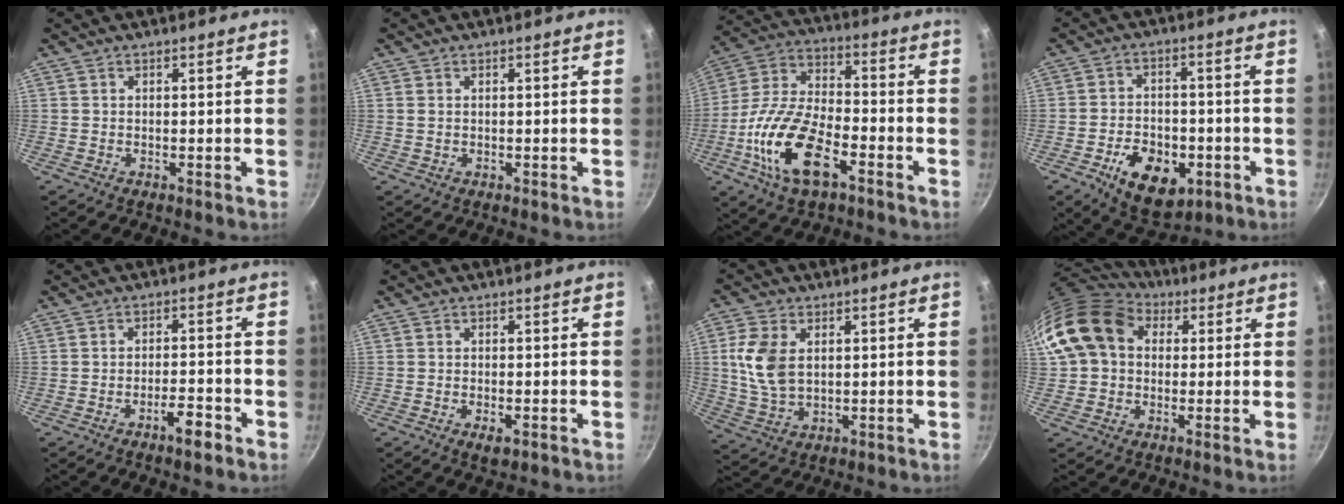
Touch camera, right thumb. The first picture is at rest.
{"total": 0.8, "force": [0.2, 0.6, 0.5], "torque": [-0.010, 0.002, 0.004]}
{"total": 17.9, "force": [-7.3, 8.4, 14.0], "torque": [-0.263, 0.034, -0.149]}
{"total": 12.7, "force": [-4.9, 7.9, 8.6], "torque": [-0.108, 0.016, -0.067]}
{"total": 4.5, "force": [-2.8, 1.0, 3.4], "torque": [-0.047, 0.022, -0.041]}
{"total": 2.4, "force": [-1.0, 1.0, 1.9], "torque": [-0.034, -0.005, -0.016]}
{"total": 9.7, "force": [1.8, 6.3, 7.1], "torque": [-0.137, -0.012, 0.039]}
{"total": 16.3, "force": [4.3, 12.7, 9.3], "torque": [-0.166, 0.028, 0.065]}